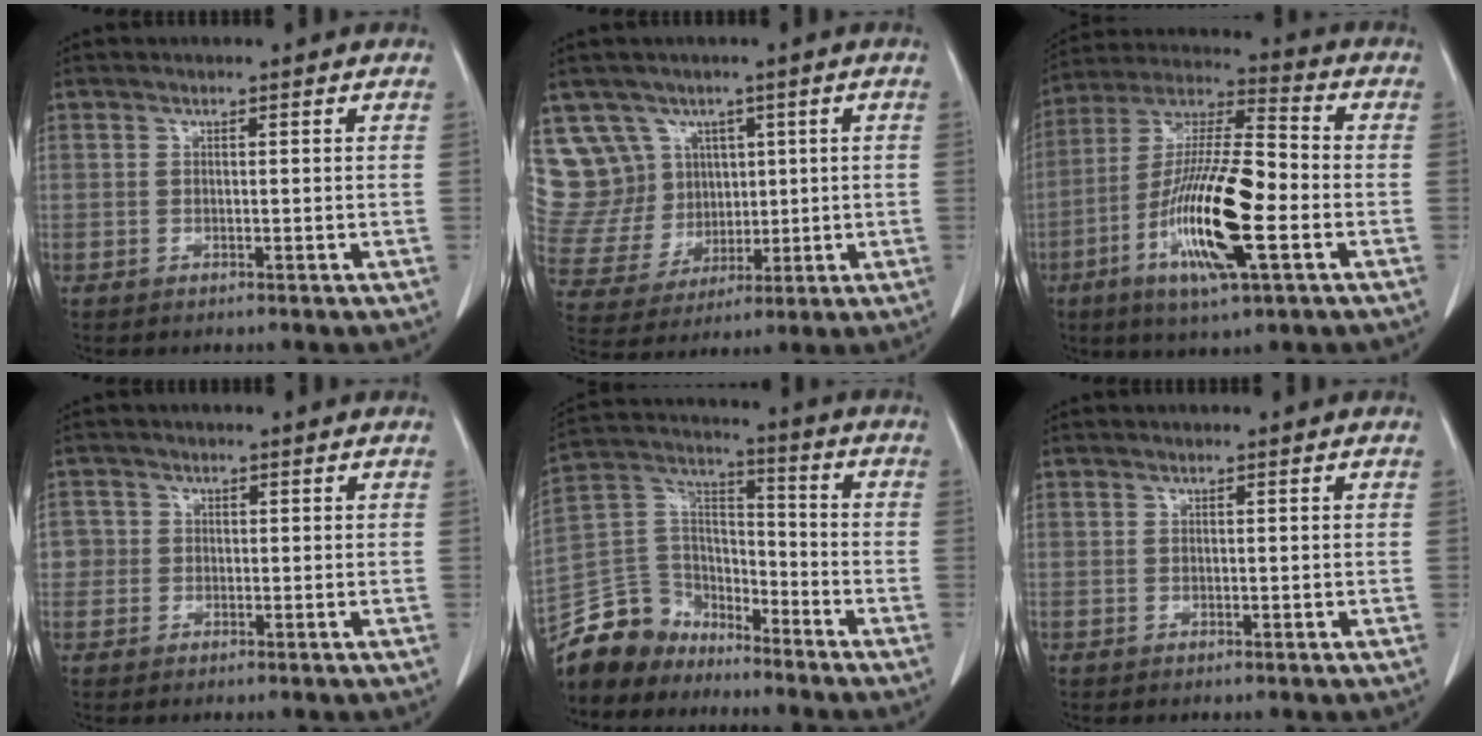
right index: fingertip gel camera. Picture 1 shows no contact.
{"total": 12.4, "force": [5.7, 10.9, 2.2], "torque": [-0.073, 0.061, 0.140]}
{"total": 17.7, "force": [-5.3, 2.8, 16.7], "torque": [-0.328, -0.012, -0.093]}
{"total": 2.3, "force": [-0.1, 2.3, -0.1], "torque": [0.016, 0.009, -0.002]}
{"total": 12.1, "force": [-10.4, 5.9, 1.9], "torque": [-0.050, 0.048, -0.201]}
{"total": 0.0}